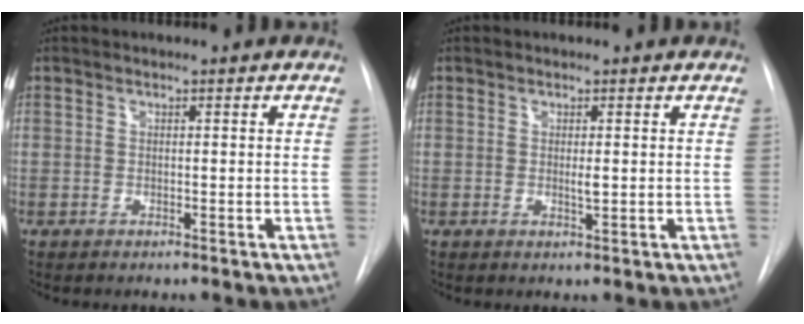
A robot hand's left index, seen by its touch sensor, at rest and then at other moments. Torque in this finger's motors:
{"motor_torque": [0.05, -0.09, 0.01, 0.02]}